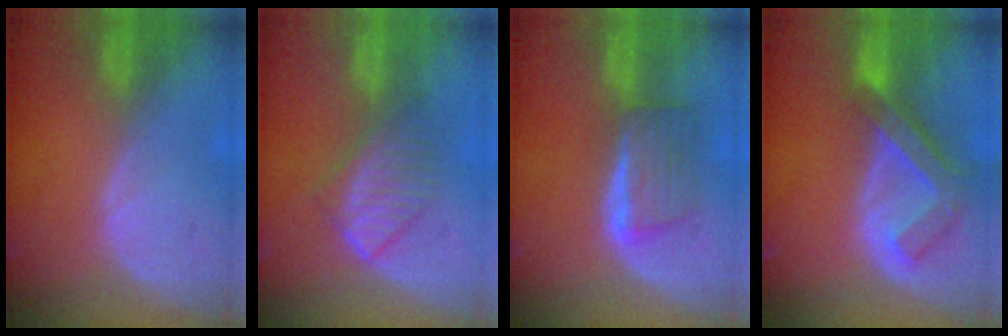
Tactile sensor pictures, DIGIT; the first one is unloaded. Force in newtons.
{"total": 6.0, "press": 5.7, "slide": 2.0}
{"total": 5.7, "press": 5.3, "slide": 2.2}
{"total": 7.5, "press": 6.5, "slide": 3.8}